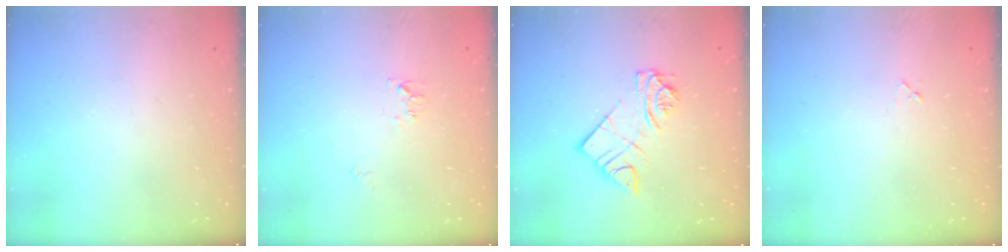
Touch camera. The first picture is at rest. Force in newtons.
{"total": 7.0, "press": 7.0, "slide": 0.5}
{"total": 10.9, "press": 10.9, "slide": 0.8}
{"total": 2.2, "press": 2.2, "slide": 0.1}